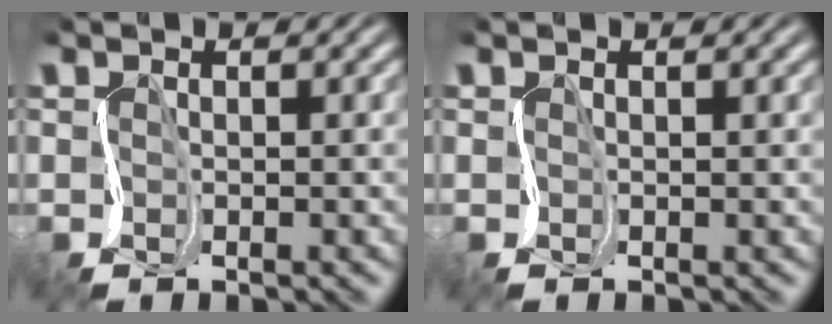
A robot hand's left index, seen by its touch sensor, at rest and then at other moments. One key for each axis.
{"total": 0.6, "fx": 0.6, "fy": 0.0, "fz": 0.1, "tx": 0.000, "ty": -0.005, "tz": 0.001}